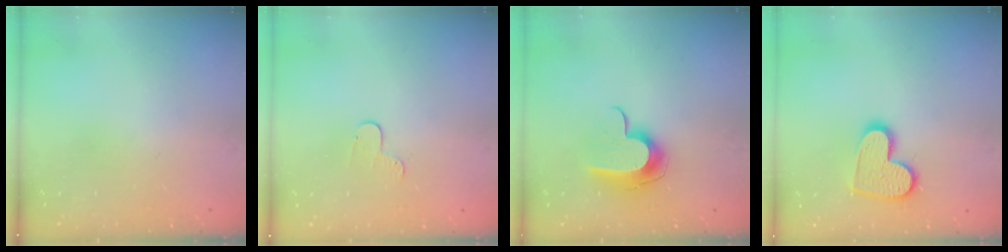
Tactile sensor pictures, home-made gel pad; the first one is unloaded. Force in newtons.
{"total": 4.1, "press": 4.1, "slide": 0.4}
{"total": 10.2, "press": 10.2, "slide": 0.2}
{"total": 12.7, "press": 12.6, "slide": 1.0}